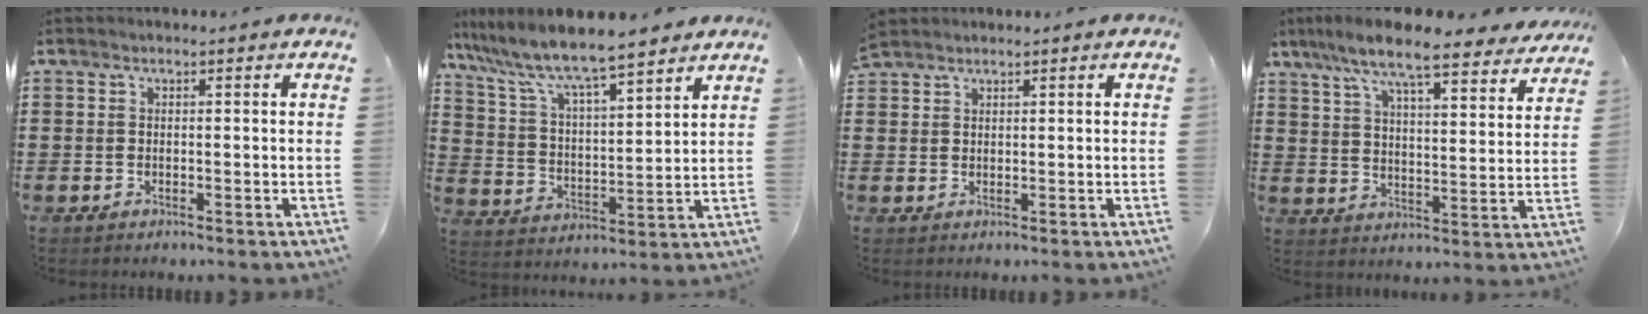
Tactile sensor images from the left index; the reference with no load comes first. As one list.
[{"total": 7.8, "force": [6.9, 0.6, 3.5], "torque": [-0.097, -0.040, 0.115]}, {"total": 1.8, "force": [1.7, 0.5, 0.2], "torque": [-0.006, 0.001, 0.035]}, {"total": 9.4, "force": [8.0, 0.7, 4.9], "torque": [-0.118, -0.042, 0.134]}]